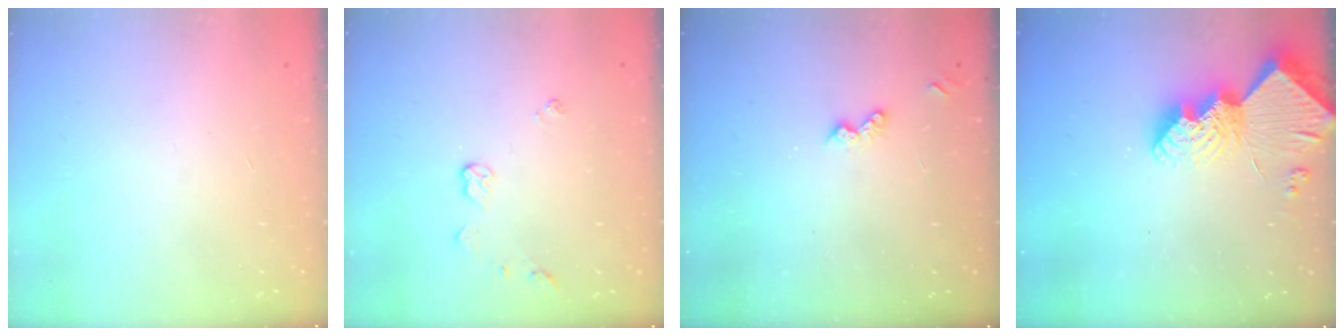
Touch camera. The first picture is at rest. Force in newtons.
{"total": 5.0, "press": 5.0, "slide": 0.3}
{"total": 5.2, "press": 5.1, "slide": 0.8}
{"total": 13.7, "press": 13.6, "slide": 1.1}